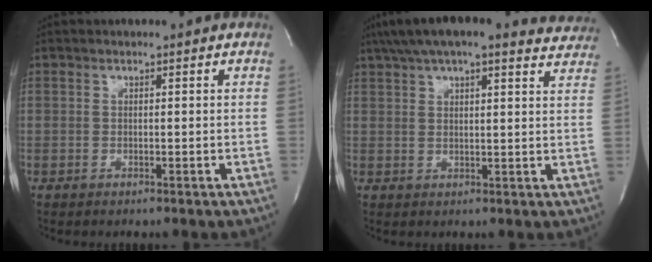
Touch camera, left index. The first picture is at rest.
{"total": 20.9, "force": [17.9, 4.5, 9.8], "torque": [-0.158, 0.038, 0.222]}